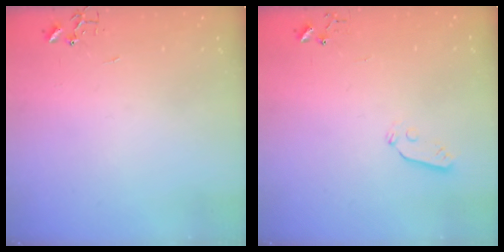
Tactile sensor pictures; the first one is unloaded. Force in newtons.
{"total": 3.6, "press": 3.6, "slide": 0.6}